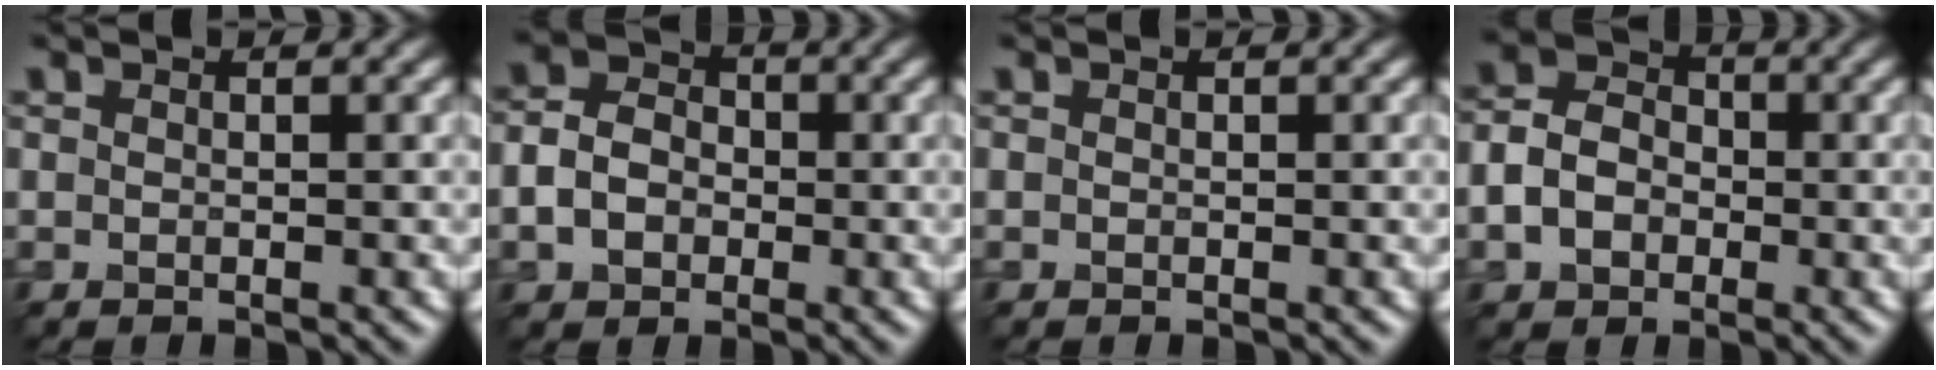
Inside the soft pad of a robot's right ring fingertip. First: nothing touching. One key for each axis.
{"total": 3.9, "fx": -0.9, "fy": 3.1, "fz": 2.2, "tx": -0.046, "ty": -0.001, "tz": -0.021}
{"total": 0.0}
{"total": 4.3, "fx": -1.2, "fy": 3.4, "fz": 2.4, "tx": -0.049, "ty": -0.001, "tz": -0.028}